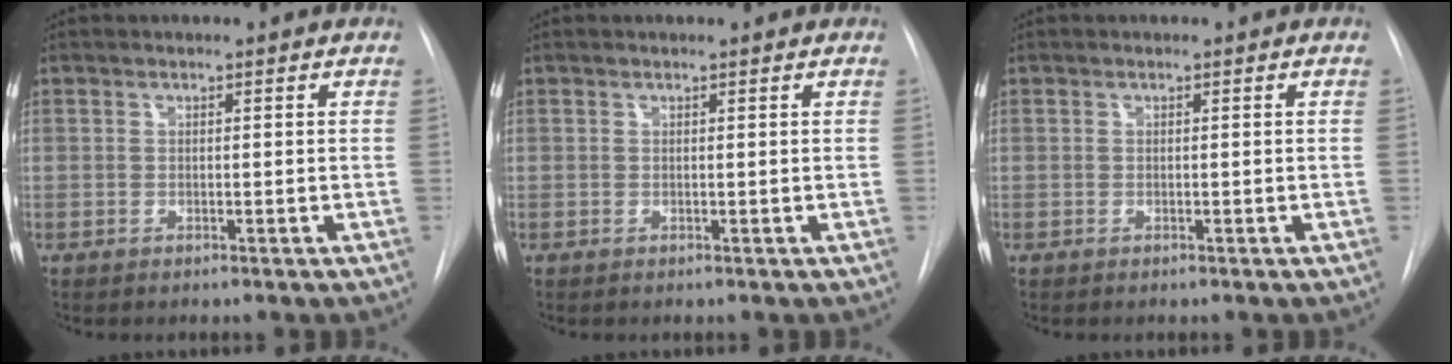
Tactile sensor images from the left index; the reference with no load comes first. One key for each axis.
{"total": 1.1, "fx": 1.0, "fy": -0.1, "fz": 0.2, "tx": -0.008, "ty": 0.006, "tz": 0.012}
{"total": 0.0}